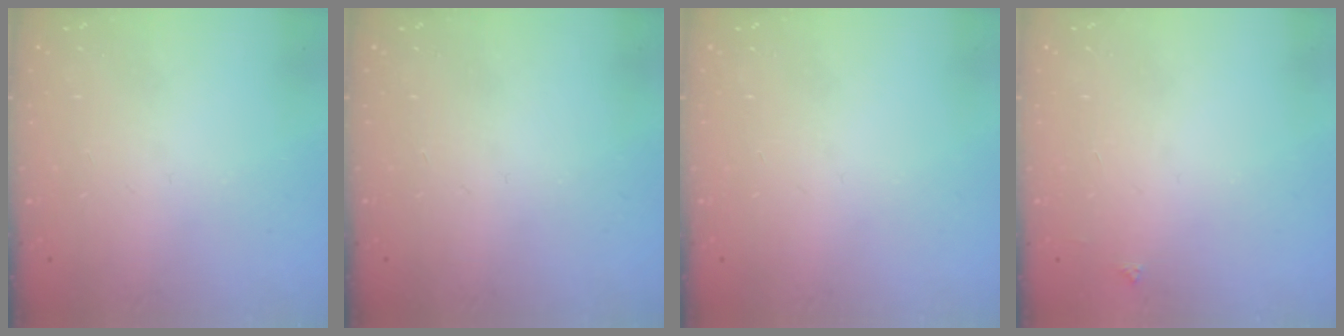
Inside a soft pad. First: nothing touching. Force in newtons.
{"total": 0.0}
{"total": 0.0}
{"total": 2.1, "press": 2.1, "slide": 0.3}